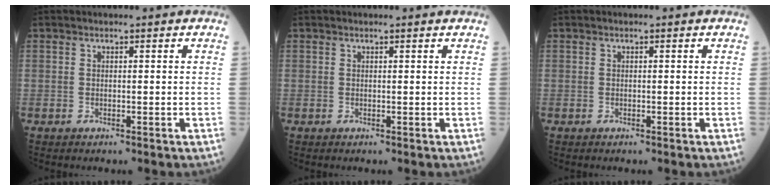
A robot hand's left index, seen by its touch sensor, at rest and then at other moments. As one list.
[{"total": 0.6, "force": [0.6, -0.1, 0.1], "torque": [-0.010, -0.003, 0.008]}, {"total": 0.0}]